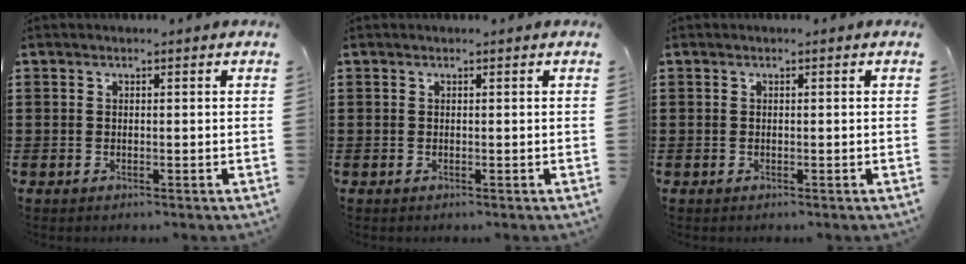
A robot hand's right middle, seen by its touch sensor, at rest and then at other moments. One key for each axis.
{"total": 0.0}
{"total": 0.0}